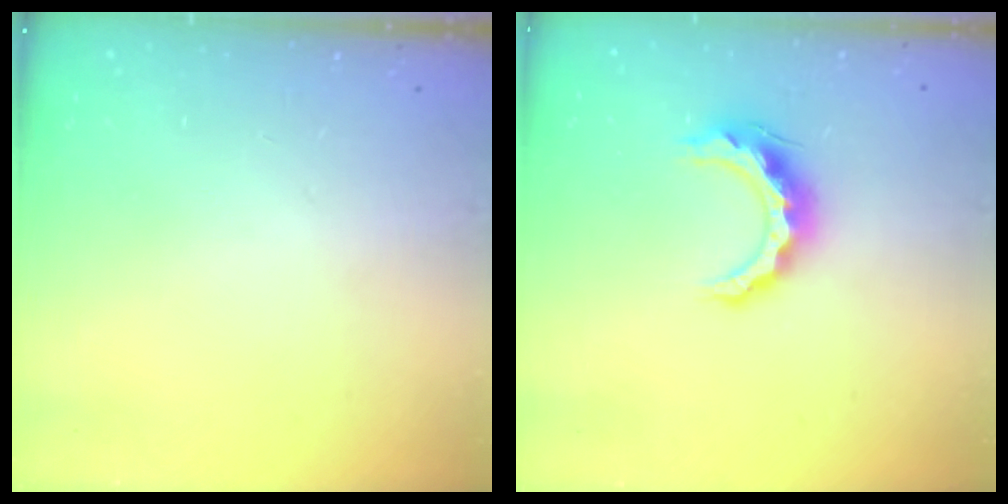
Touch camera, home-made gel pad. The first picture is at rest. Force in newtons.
{"total": 11.7, "press": 11.6, "slide": 0.8}